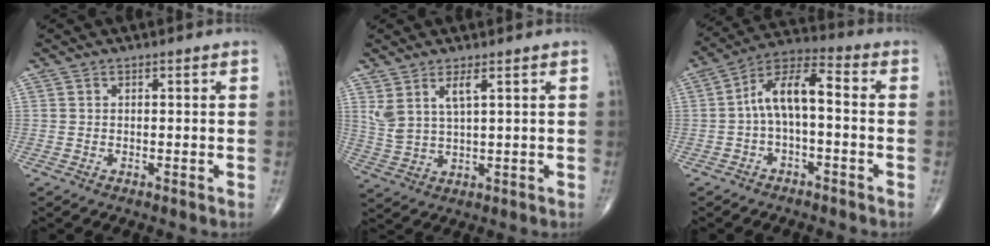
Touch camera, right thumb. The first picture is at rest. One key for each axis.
{"total": 5.6, "fx": 2.8, "fy": 1.5, "fz": 4.6, "tx": -0.104, "ty": -0.018, "tz": 0.066}
{"total": 9.6, "fx": -0.8, "fy": 4.2, "fz": 8.6, "tx": -0.155, "ty": 0.048, "tz": -0.023}